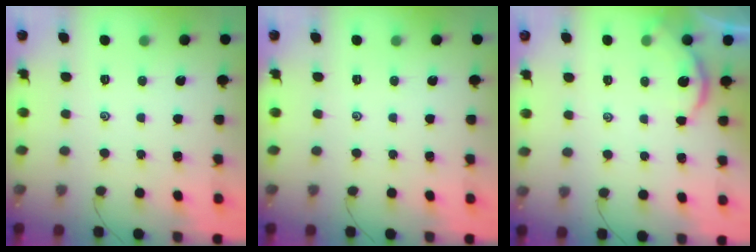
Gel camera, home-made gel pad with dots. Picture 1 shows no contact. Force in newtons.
{"total": 0.0}
{"total": 2.9, "press": 2.9, "slide": 0.2}